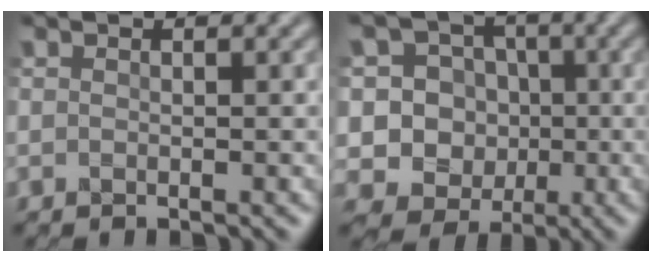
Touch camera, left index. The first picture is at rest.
{"total": 12.3, "force": [-0.5, 12.0, 3.0], "torque": [-0.094, 0.027, -0.026]}